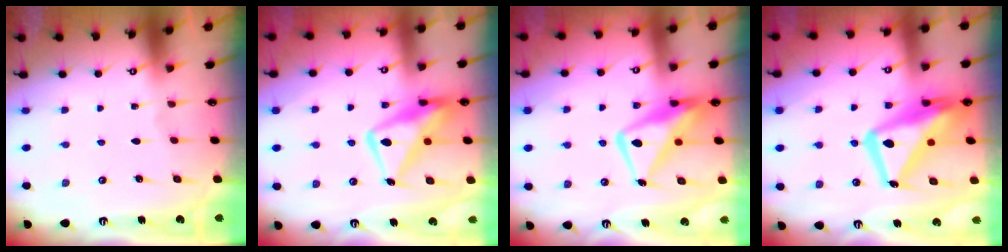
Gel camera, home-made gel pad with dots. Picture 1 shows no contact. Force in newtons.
{"total": 15.2, "press": 15.1, "slide": 1.5}
{"total": 12.9, "press": 12.8, "slide": 1.4}
{"total": 18.8, "press": 18.7, "slide": 2.0}